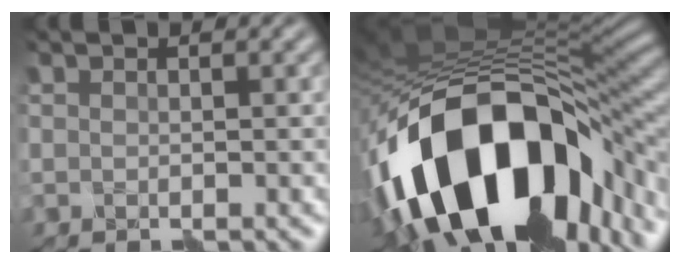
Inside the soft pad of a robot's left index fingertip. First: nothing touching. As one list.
[{"total": 18.9, "force": [-6.5, 10.6, 14.2], "torque": [-0.261, -0.015, -0.089]}]